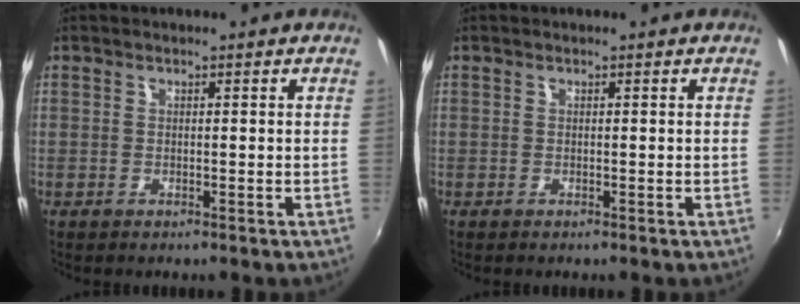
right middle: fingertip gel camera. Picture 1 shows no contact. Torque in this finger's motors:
{"motor_torque": [0.00, -0.01, 0.03, 0.00]}